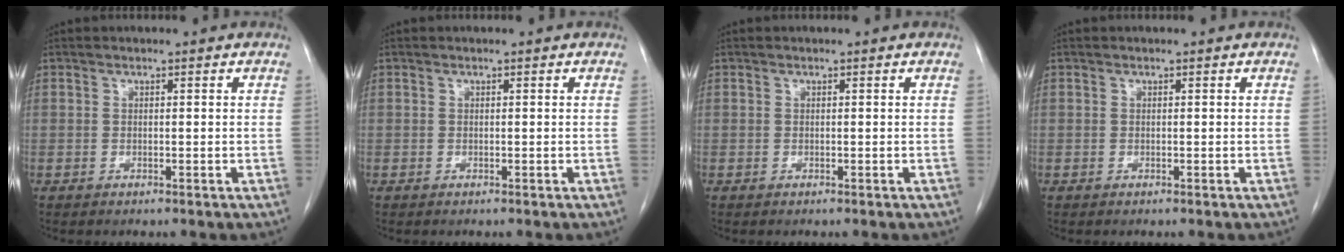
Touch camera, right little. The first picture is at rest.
{"total": 0.0}
{"total": 0.0}
{"total": 0.0}